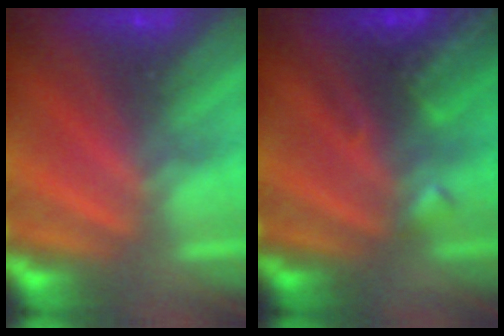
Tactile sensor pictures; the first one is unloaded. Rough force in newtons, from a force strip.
{"total": 2.6}